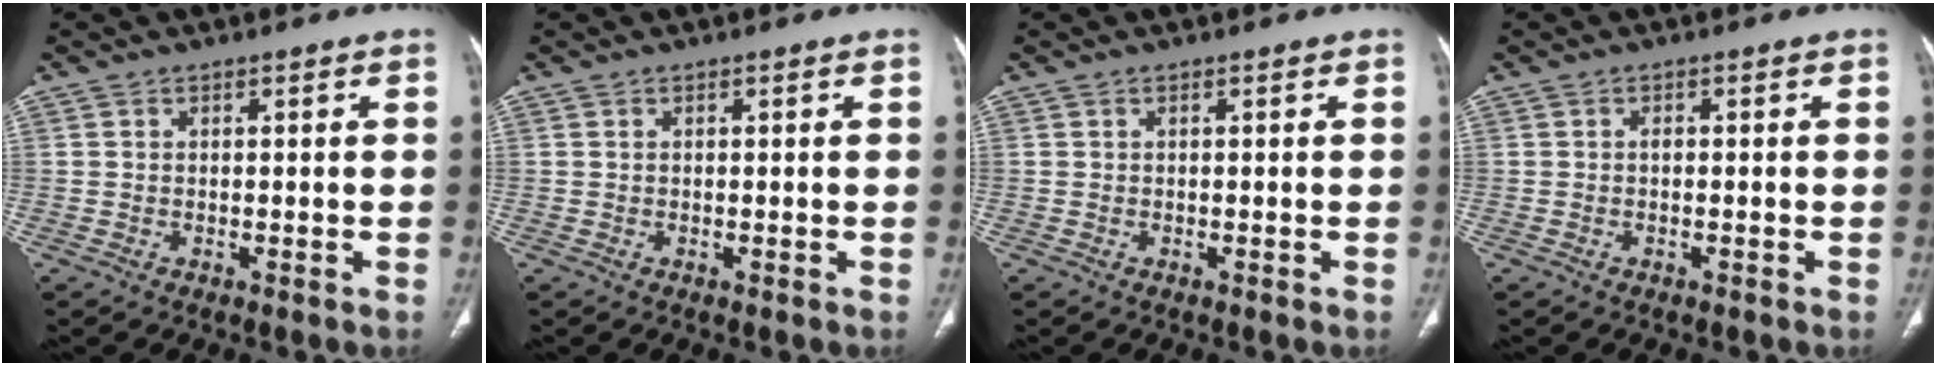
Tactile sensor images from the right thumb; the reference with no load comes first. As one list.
[{"total": 0.0}, {"total": 0.0}, {"total": 0.6, "force": [-0.2, 0.3, 0.5], "torque": [-0.009, 0.000, -0.006]}]